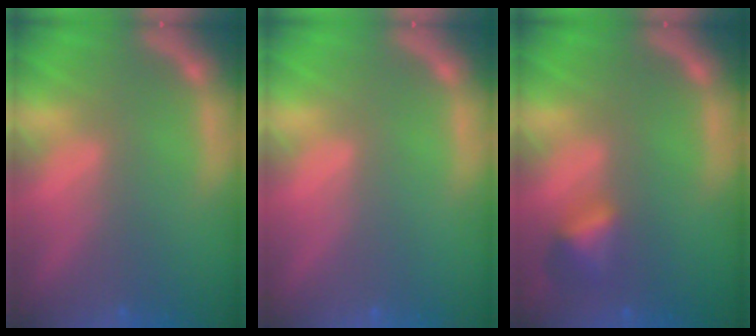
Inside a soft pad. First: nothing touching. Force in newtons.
{"total": 0.0}
{"total": 2.4}